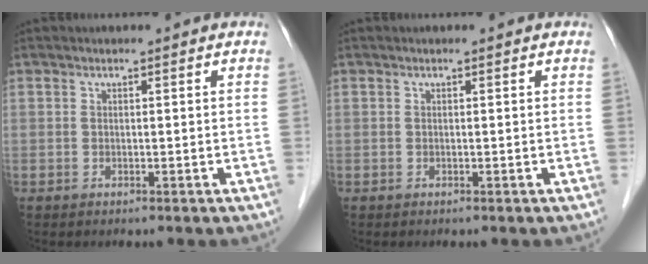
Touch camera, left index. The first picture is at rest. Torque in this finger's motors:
{"motor_torque": [-0.03, -0.01, 0.00, 0.00]}